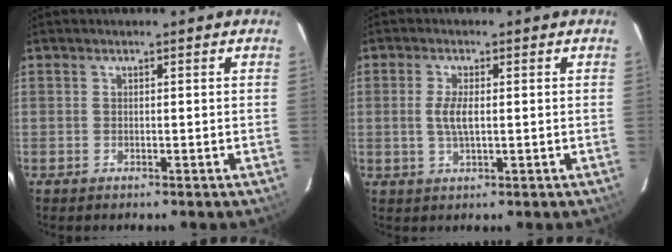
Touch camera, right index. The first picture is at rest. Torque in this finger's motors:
{"motor_torque": [0.58, -0.17, 0.44, 0.10]}